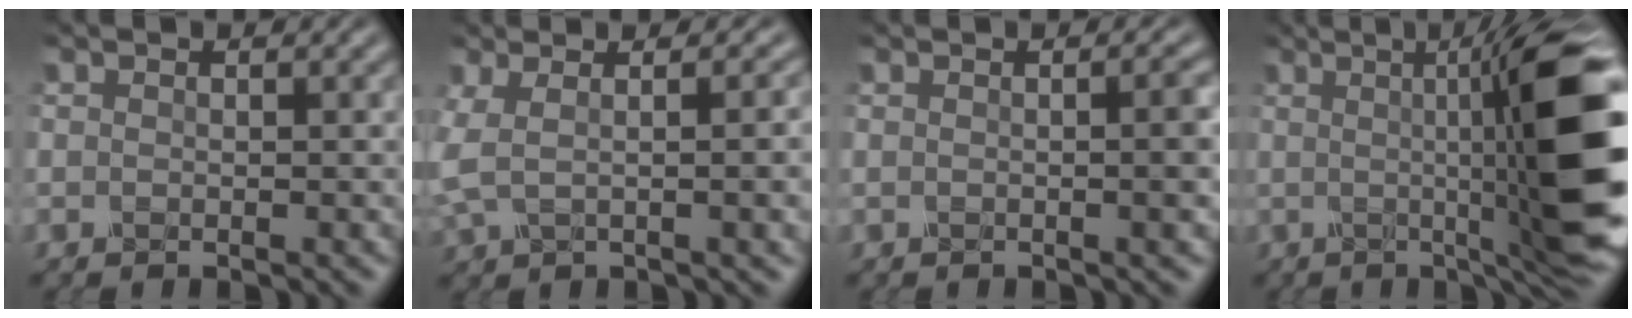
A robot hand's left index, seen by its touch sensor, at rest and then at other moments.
{"total": 8.4, "force": [0.2, 4.3, 7.3], "torque": [-0.102, 0.002, 0.014]}
{"total": 3.4, "force": [0.0, 1.1, 3.2], "torque": [-0.025, 0.009, -0.005]}
{"total": 14.8, "force": [0.9, 2.8, 14.5], "torque": [-0.163, 0.001, 0.022]}